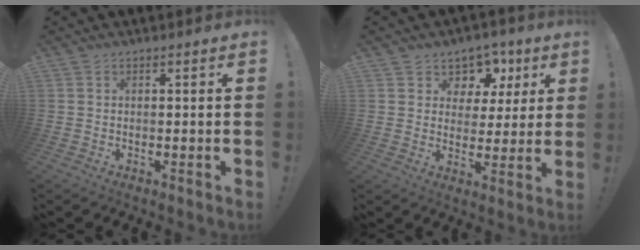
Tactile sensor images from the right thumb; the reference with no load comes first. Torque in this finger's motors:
{"motor_torque": [-0.27, 0.86, -0.05, 0.05, 0.00]}